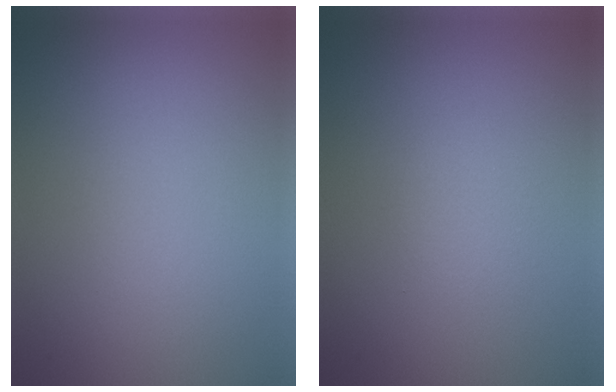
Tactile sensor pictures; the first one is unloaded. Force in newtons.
{"total": 1.1, "press": 1.1, "slide": 0.0}